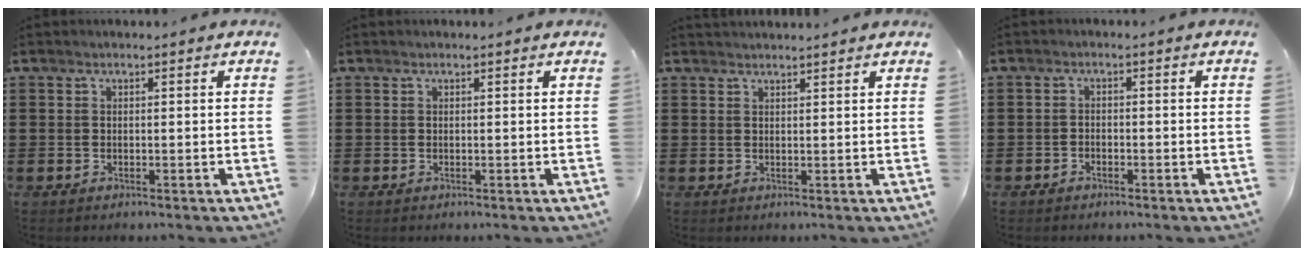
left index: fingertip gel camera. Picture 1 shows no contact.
{"total": 0.0}
{"total": 1.4, "force": [1.4, 0.0, 0.0], "torque": [-0.004, 0.001, 0.028]}
{"total": 1.2, "force": [-1.1, 0.4, -0.1], "torque": [-0.004, 0.003, -0.024]}